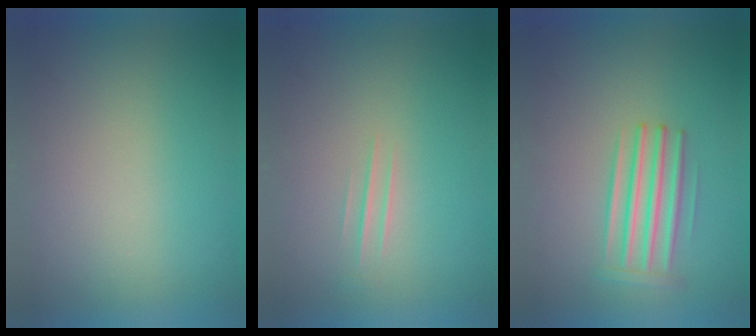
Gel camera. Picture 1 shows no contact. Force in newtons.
{"total": 1.1}
{"total": 2.9}